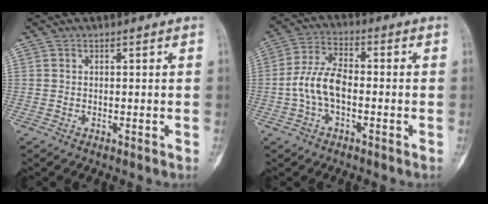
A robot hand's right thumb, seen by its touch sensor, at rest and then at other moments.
{"total": 8.4, "force": [-1.6, 4.5, 6.9], "torque": [-0.145, 0.029, -0.038]}